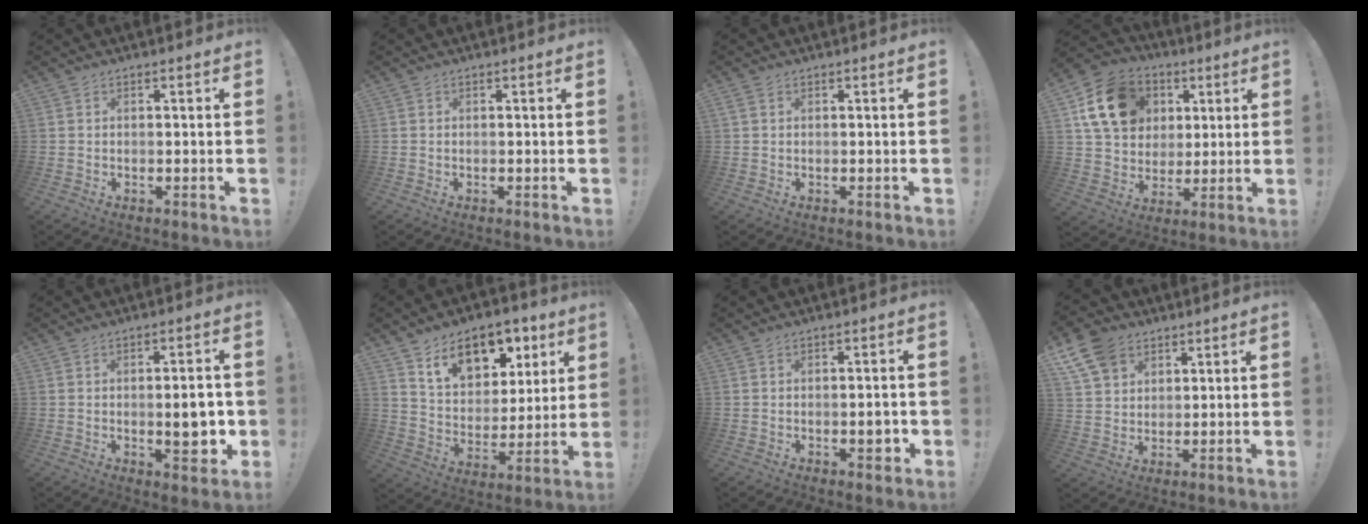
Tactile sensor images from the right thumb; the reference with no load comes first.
{"total": 0.0}
{"total": 1.1, "force": [0.5, 0.7, 0.6], "torque": [-0.018, 0.005, 0.011]}
{"total": 17.8, "force": [6.4, 13.9, 9.0], "torque": [-0.133, -0.014, 0.132]}
{"total": 8.4, "force": [-1.0, 2.9, 7.9], "torque": [-0.095, -0.003, -0.015]}
{"total": 14.8, "force": [9.4, 9.0, 7.2], "torque": [-0.109, -0.057, 0.168]}
{"total": 3.3, "force": [-0.8, 1.4, 2.9], "torque": [-0.031, 0.002, -0.015]}
{"total": 10.7, "force": [6.2, 7.5, 4.3], "torque": [-0.087, -0.028, 0.124]}